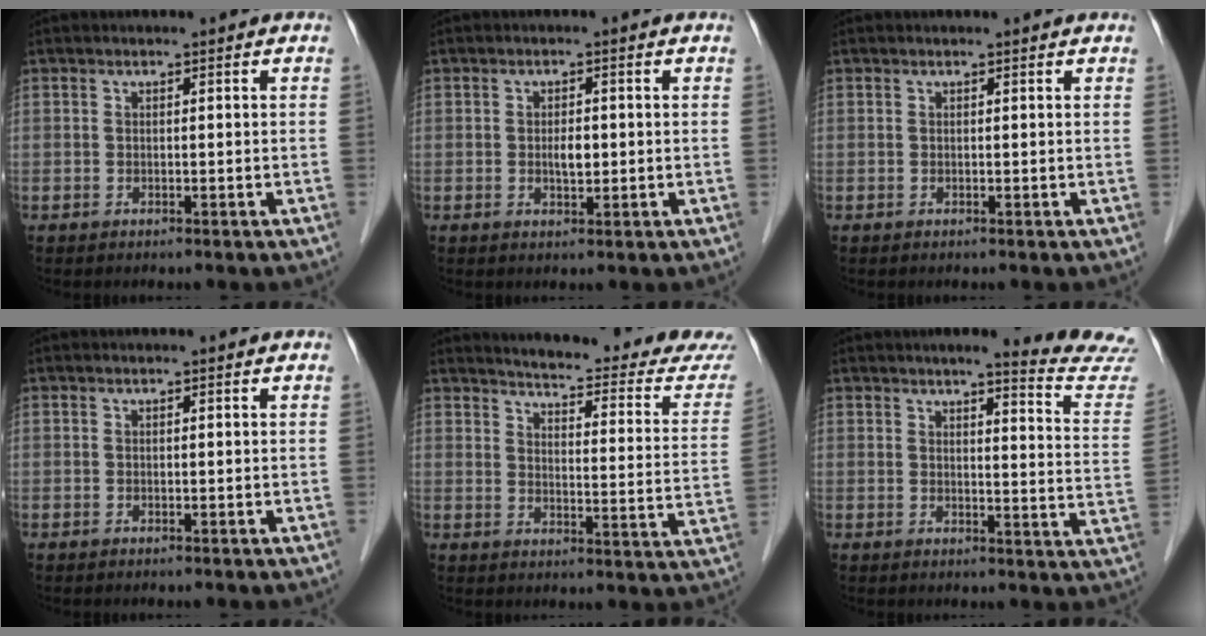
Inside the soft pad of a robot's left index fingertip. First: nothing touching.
{"total": 2.3, "force": [-0.1, 1.0, 2.0], "torque": [-0.038, 0.000, 0.000]}
{"total": 0.9, "force": [0.9, 0.0, 0.1], "torque": [-0.010, 0.004, 0.007]}
{"total": 0.0}
{"total": 20.9, "force": [19.9, 1.0, 6.0], "torque": [-0.079, -0.096, 0.227]}
{"total": 12.8, "force": [12.2, -1.1, 3.5], "torque": [-0.035, -0.087, 0.122]}